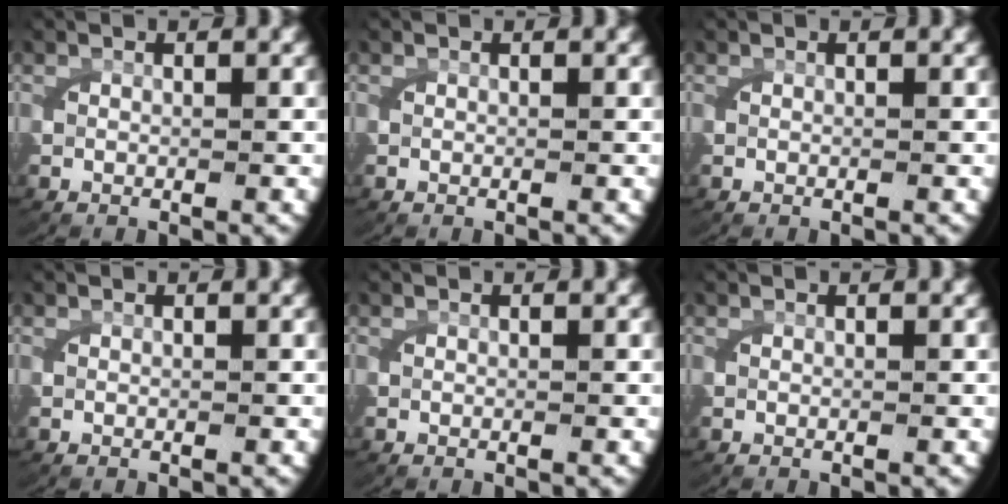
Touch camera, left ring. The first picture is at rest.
{"total": 0.0}
{"total": 0.0}
{"total": 0.0}
{"total": 0.0}
{"total": 0.0}